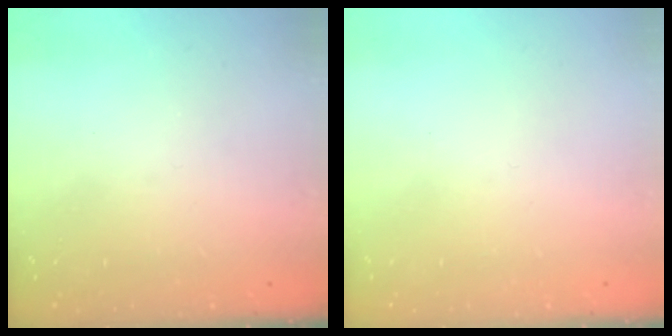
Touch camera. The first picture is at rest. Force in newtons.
{"total": 1.7, "press": 1.7, "slide": 0.1}